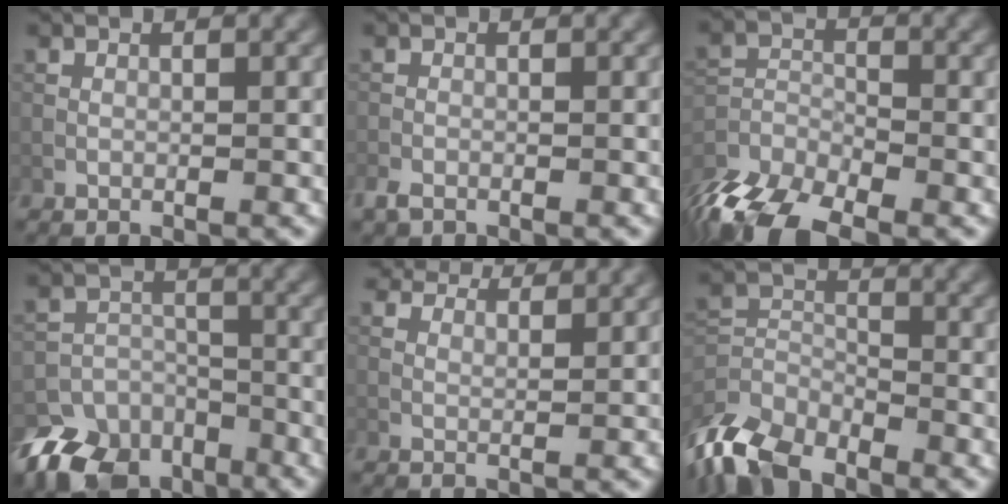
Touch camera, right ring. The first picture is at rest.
{"total": 1.4, "force": [-1.2, 0.6, 0.6], "torque": [-0.016, -0.005, -0.027]}
{"total": 9.0, "force": [-7.2, 3.3, 4.4], "torque": [-0.084, -0.012, -0.145]}
{"total": 10.1, "force": [-7.1, 6.6, 2.9], "torque": [-0.051, -0.016, -0.126]}
{"total": 7.1, "force": [6.3, 1.8, 2.7], "torque": [-0.075, 0.002, 0.103]}
{"total": 7.8, "force": [-6.2, 3.5, 3.4], "torque": [-0.076, -0.010, -0.134]}